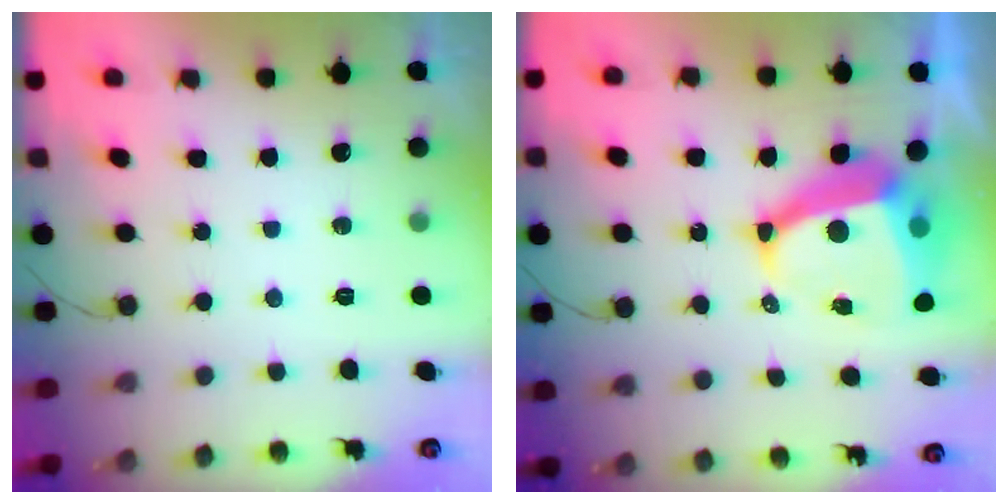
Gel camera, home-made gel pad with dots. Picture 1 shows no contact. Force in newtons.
{"total": 11.1, "press": 11.0, "slide": 1.2}